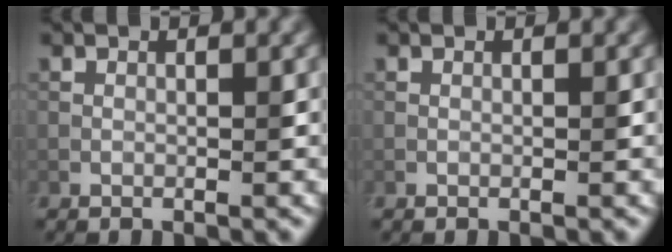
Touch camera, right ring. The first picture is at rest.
{"total": 0.0}